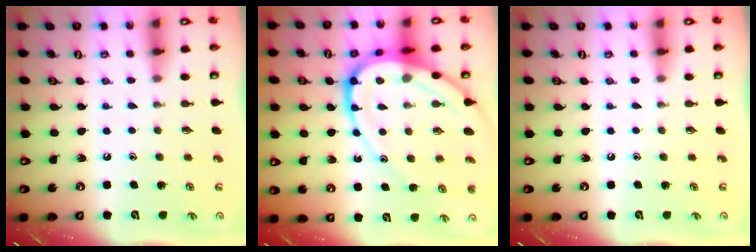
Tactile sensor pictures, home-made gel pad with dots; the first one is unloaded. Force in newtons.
{"total": 19.1, "press": 19.0, "slide": 2.0}
{"total": 0.0}